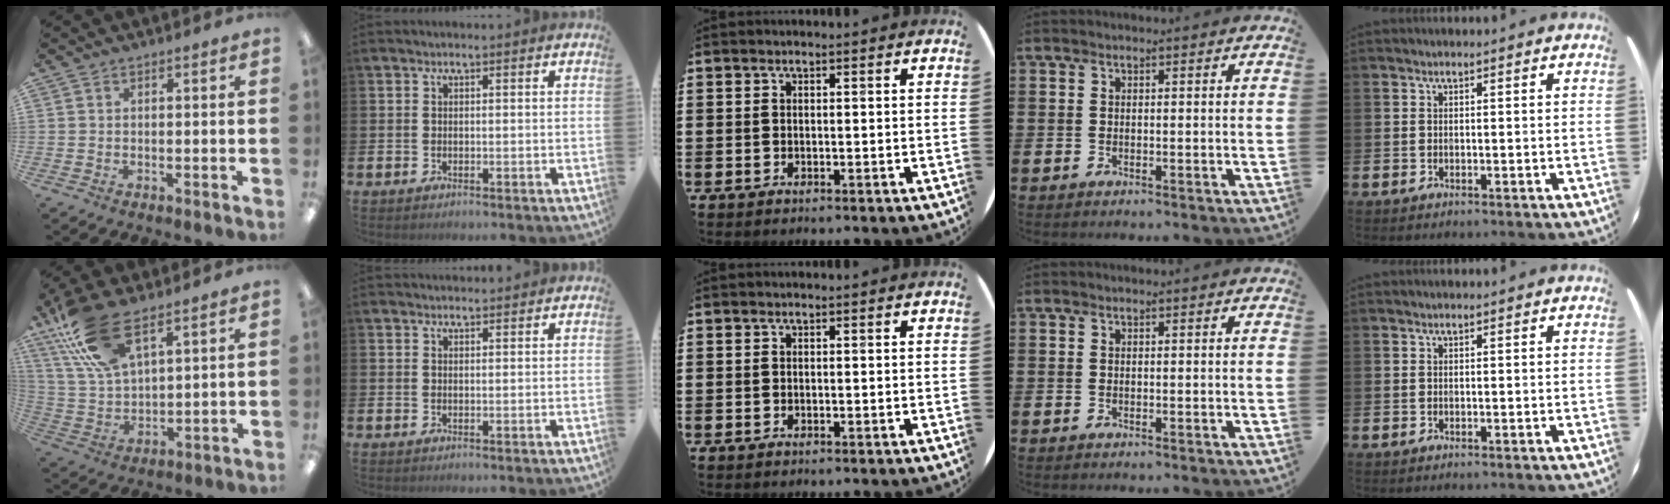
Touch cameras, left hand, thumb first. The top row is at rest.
{"thumb": {"total": 17.5, "force": [10.7, 7.5, 11.6], "torque": [-0.261, -0.032, 0.191]}, "index": {"total": 1.5, "force": [1.5, 0.2, 0.0], "torque": [0.009, -0.007, 0.025]}}